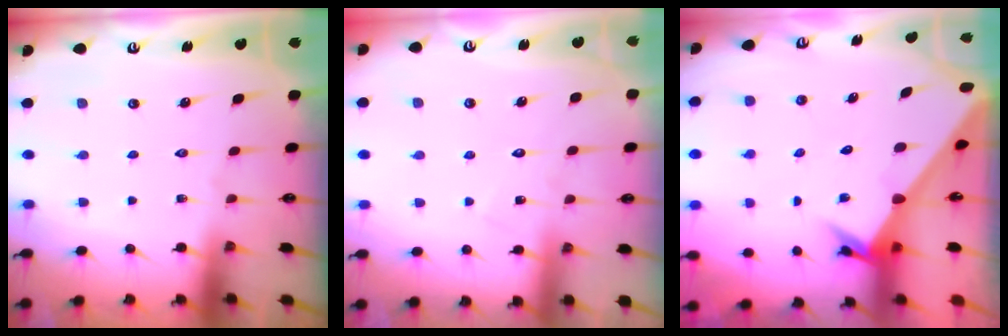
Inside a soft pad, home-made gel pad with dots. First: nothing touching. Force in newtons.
{"total": 6.4, "press": 6.4, "slide": 0.4}
{"total": 3.6, "press": 3.6, "slide": 0.3}